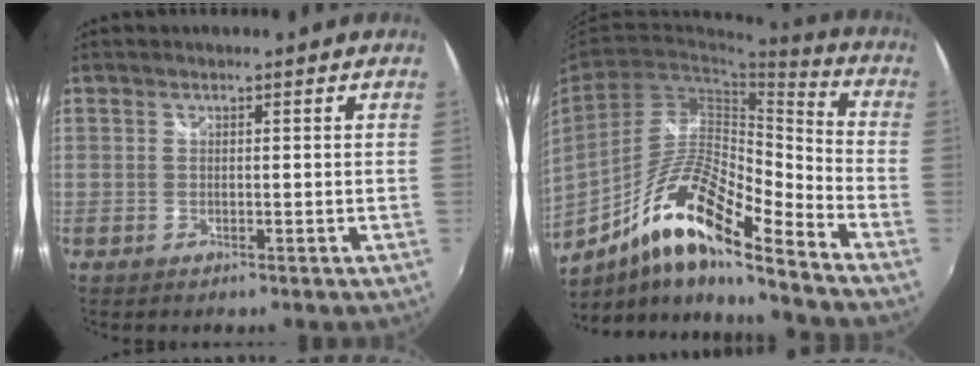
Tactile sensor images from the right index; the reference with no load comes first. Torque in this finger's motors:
{"motor_torque": [0.75, -0.87, 0.78, 0.21]}